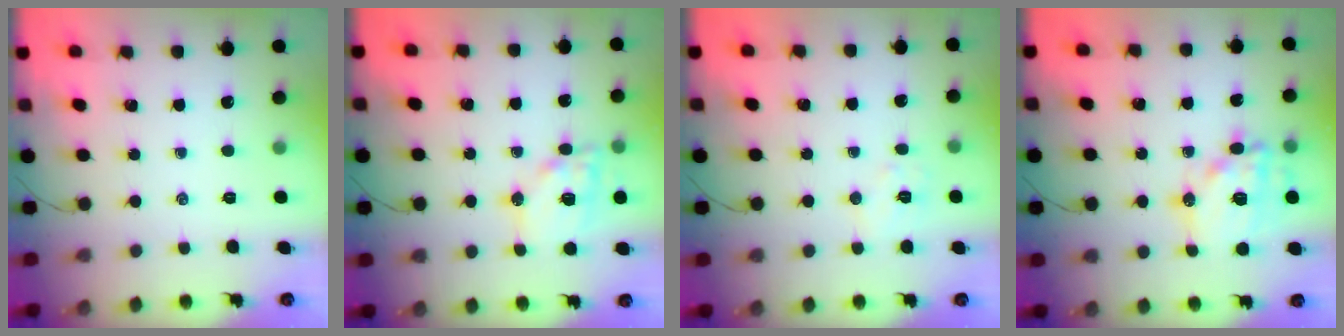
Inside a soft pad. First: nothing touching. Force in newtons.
{"total": 13.6, "press": 13.3, "slide": 2.6}
{"total": 6.1, "press": 6.1, "slide": 0.8}
{"total": 16.3, "press": 16.0, "slide": 2.9}